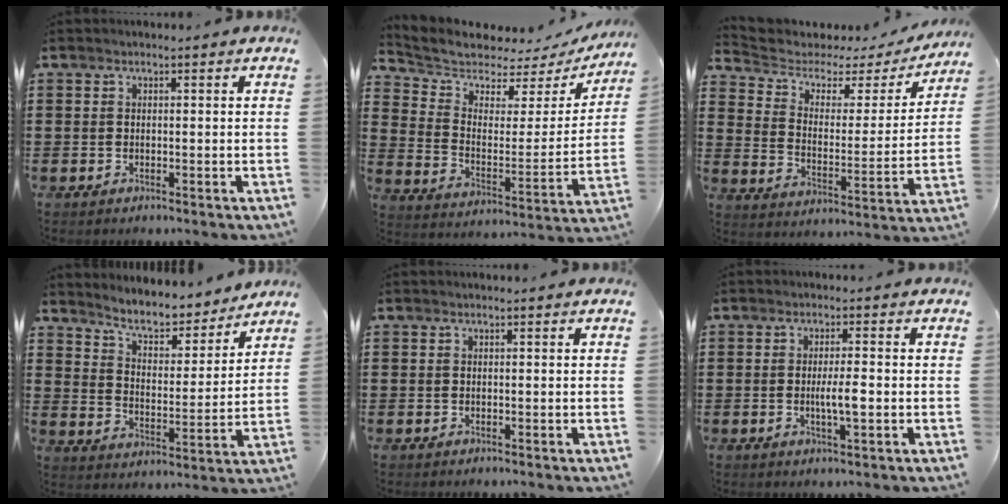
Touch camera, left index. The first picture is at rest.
{"total": 5.7, "force": [5.4, 1.7, 0.7], "torque": [-0.052, -0.047, 0.089]}
{"total": 3.6, "force": [2.5, 2.1, 1.6], "torque": [-0.054, -0.016, 0.032]}
{"total": 6.4, "force": [5.9, 0.9, 2.3], "torque": [-0.061, -0.041, 0.097]}
{"total": 0.0}
{"total": 3.6, "force": [-0.4, 0.5, 3.6], "torque": [-0.070, -0.004, -0.010]}